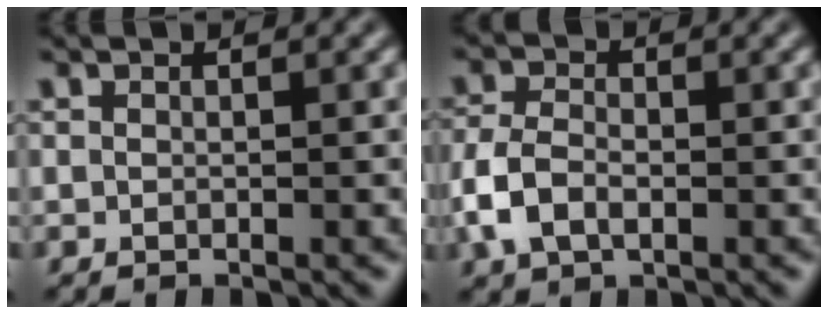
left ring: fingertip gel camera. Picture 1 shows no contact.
{"total": 3.8, "force": [-1.2, 2.5, 2.6], "torque": [-0.065, -0.001, -0.032]}